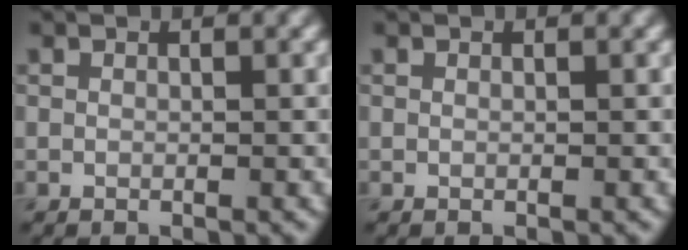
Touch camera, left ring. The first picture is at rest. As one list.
[{"total": 0.0}]